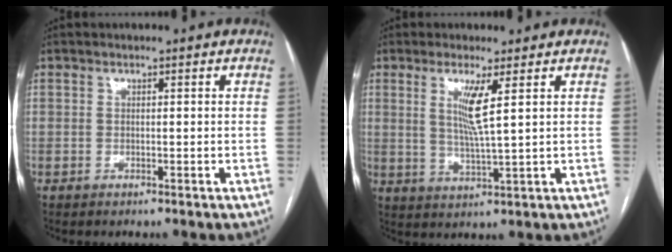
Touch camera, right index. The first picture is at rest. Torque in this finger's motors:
{"motor_torque": [0.45, 0.33, 0.32, 0.09]}